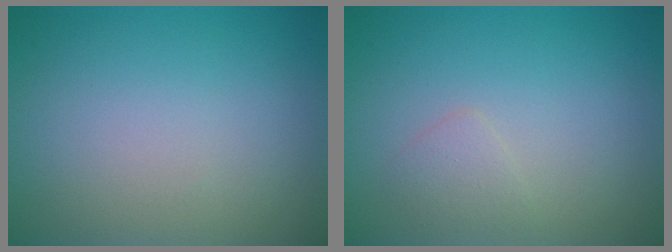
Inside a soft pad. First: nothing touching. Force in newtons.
{"total": 1.2, "press": 1.2, "slide": 0.1}